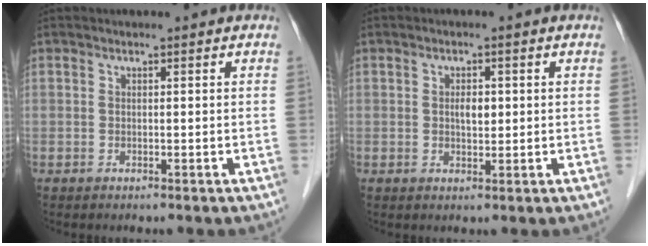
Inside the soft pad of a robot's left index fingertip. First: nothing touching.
{"total": 2.3, "force": [0.3, 1.1, 2.0], "torque": [-0.034, -0.001, 0.004]}